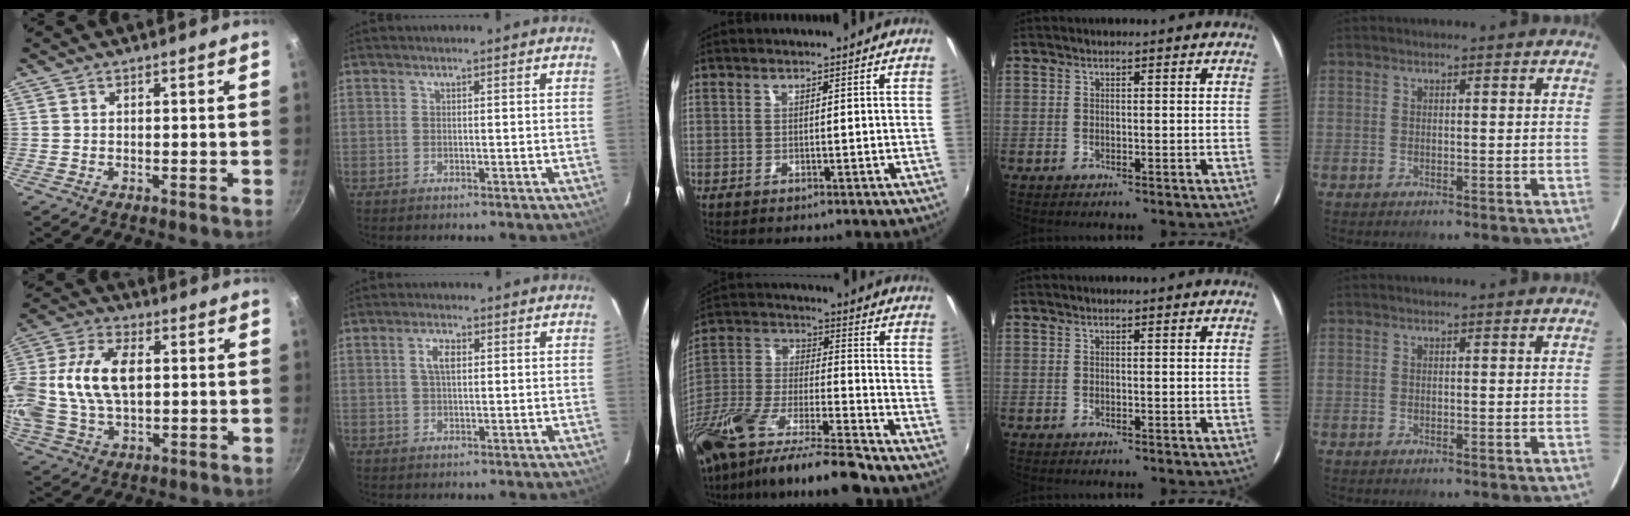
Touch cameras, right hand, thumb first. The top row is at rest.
{"thumb": {"total": 18.6, "force": [2.0, 11.3, 14.6], "torque": [-0.308, 0.023, 0.029]}, "index": {"total": 3.3, "force": [0.8, 1.5, 2.8], "torque": [-0.055, 0.007, 0.017]}, "middle": {"total": 21.2, "force": [-16.8, 2.7, 12.8], "torque": [-0.240, -0.039, -0.303]}}